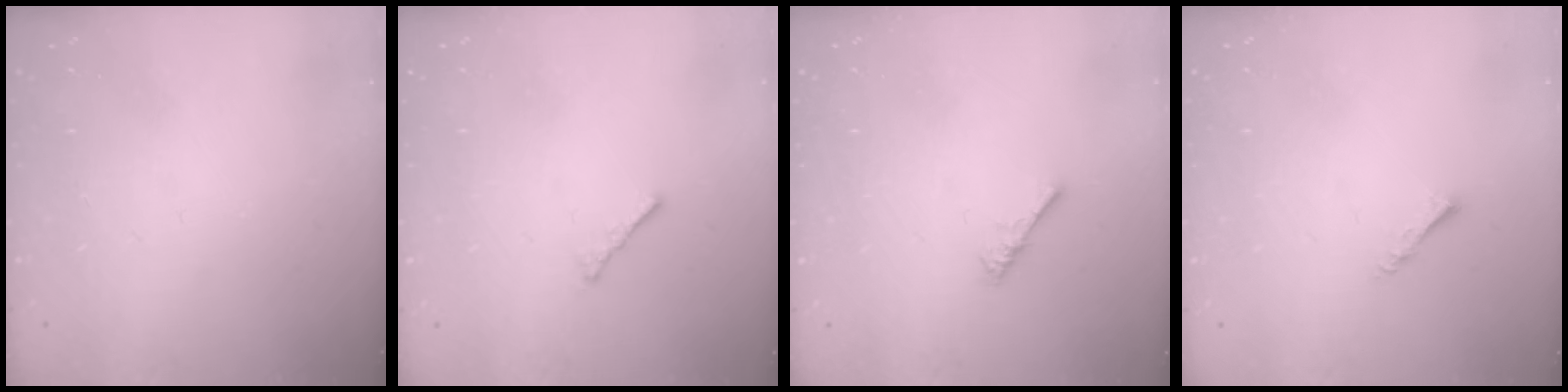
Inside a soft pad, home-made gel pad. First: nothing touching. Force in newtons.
{"total": 1.9, "press": 1.8, "slide": 0.5}
{"total": 0.8, "press": 0.8, "slide": 0.3}
{"total": 1.6, "press": 1.6, "slide": 0.3}